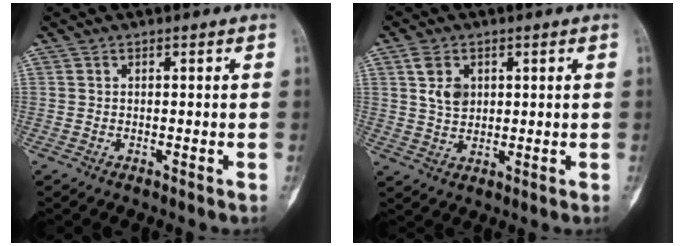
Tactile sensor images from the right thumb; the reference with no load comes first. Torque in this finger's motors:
{"motor_torque": [0.81, 0.75, 0.31, -0.37, 0.00]}